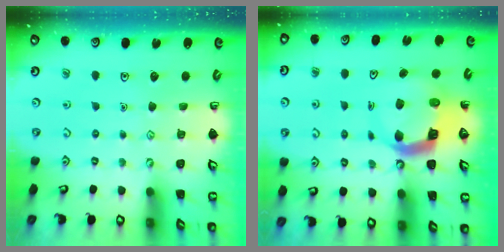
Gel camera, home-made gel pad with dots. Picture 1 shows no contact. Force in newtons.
{"total": 8.1, "press": 8.0, "slide": 0.9}